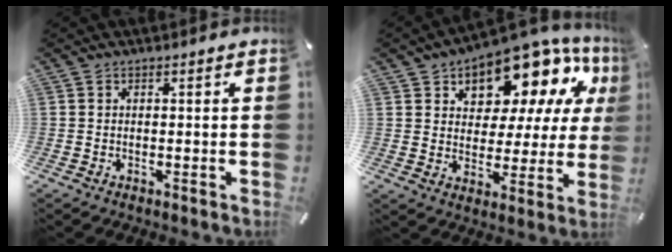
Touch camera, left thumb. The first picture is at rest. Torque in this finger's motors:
{"motor_torque": [2.51, 2.50, 1.46, -1.31, 0.33]}